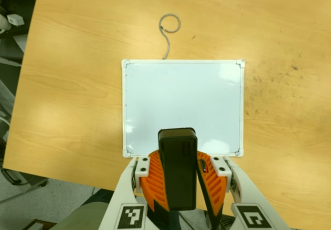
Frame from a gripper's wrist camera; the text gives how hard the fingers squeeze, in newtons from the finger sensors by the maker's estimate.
{"total": 11.0, "left": 10.4, "right": 11.5}